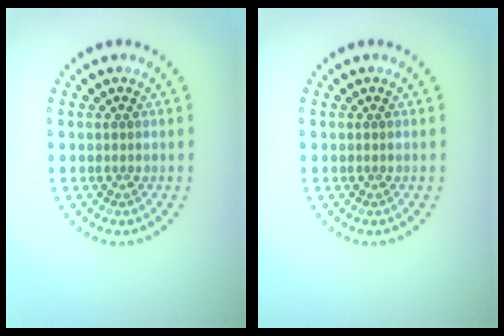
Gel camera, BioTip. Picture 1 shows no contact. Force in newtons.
{"total": 0.0}